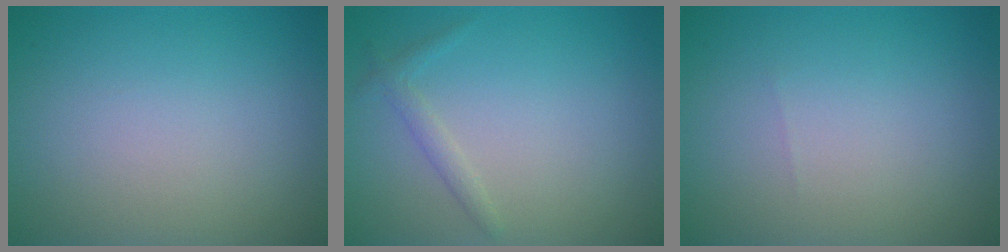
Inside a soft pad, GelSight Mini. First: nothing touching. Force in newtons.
{"total": 1.3, "press": 1.3, "slide": 0.1}
{"total": 0.0}